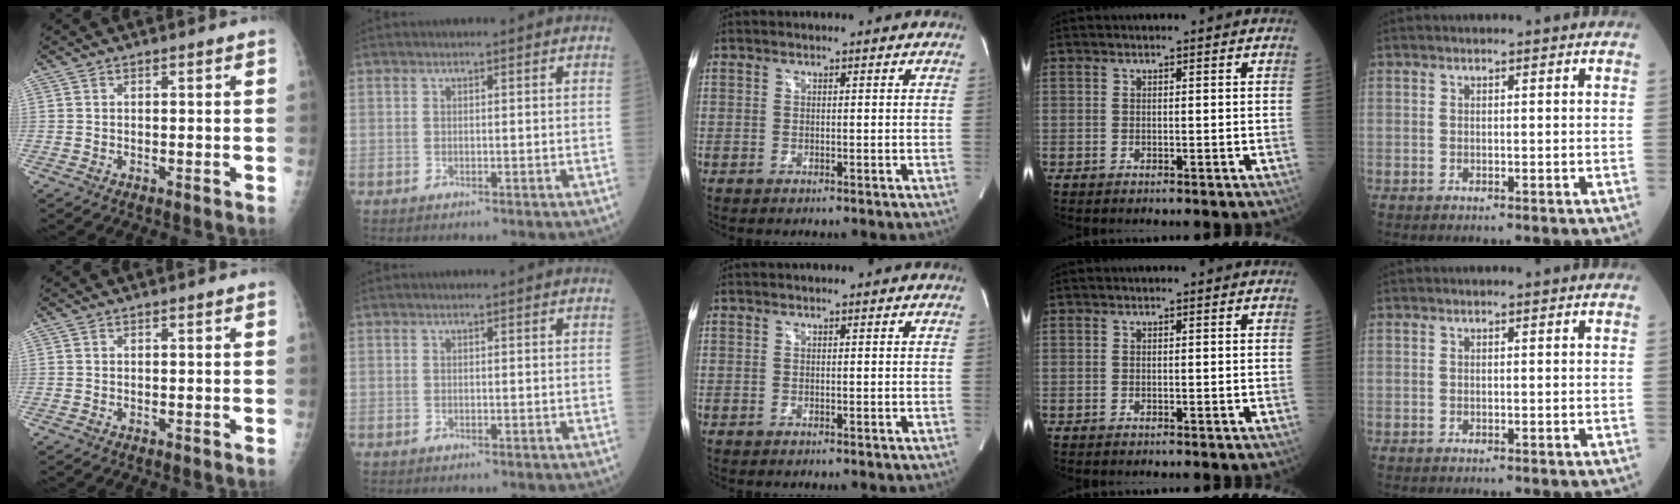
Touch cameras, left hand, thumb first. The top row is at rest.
{}